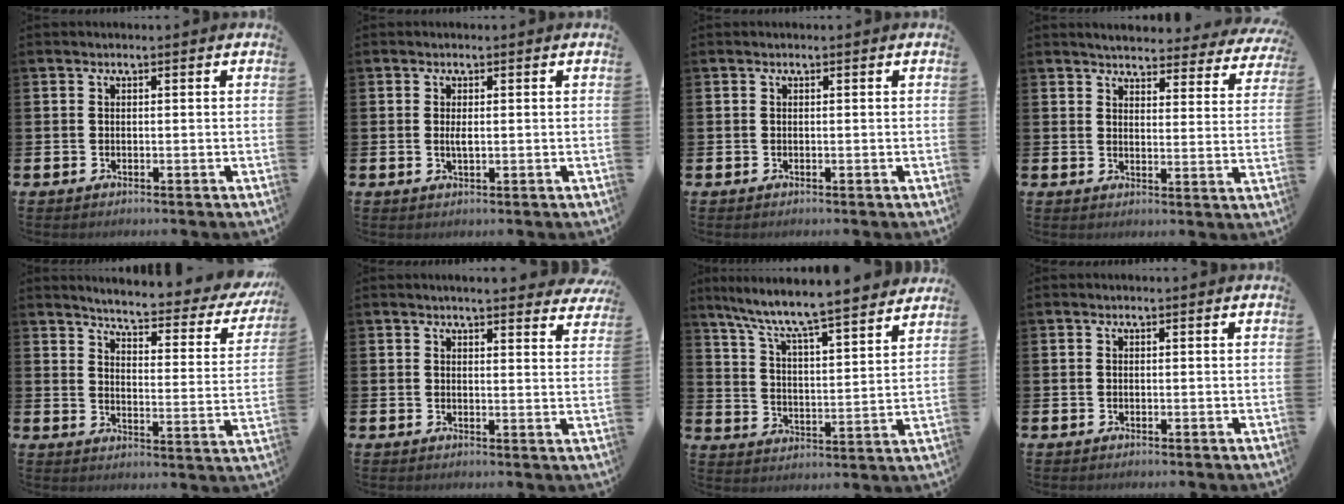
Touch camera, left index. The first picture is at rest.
{"total": 1.4, "force": [0.1, 0.4, 1.3], "torque": [-0.025, 0.001, 0.001]}
{"total": 0.0}
{"total": 4.2, "force": [4.1, 0.8, 0.5], "torque": [-0.026, -0.030, 0.068]}
{"total": 4.4, "force": [4.1, 0.4, 1.6], "torque": [-0.050, -0.041, 0.060]}
{"total": 3.7, "force": [3.6, 0.1, 0.6], "torque": [-0.012, -0.018, 0.065]}
{"total": 8.3, "force": [7.9, 0.1, 2.6], "torque": [-0.089, -0.063, 0.133]}
{"total": 0.0}